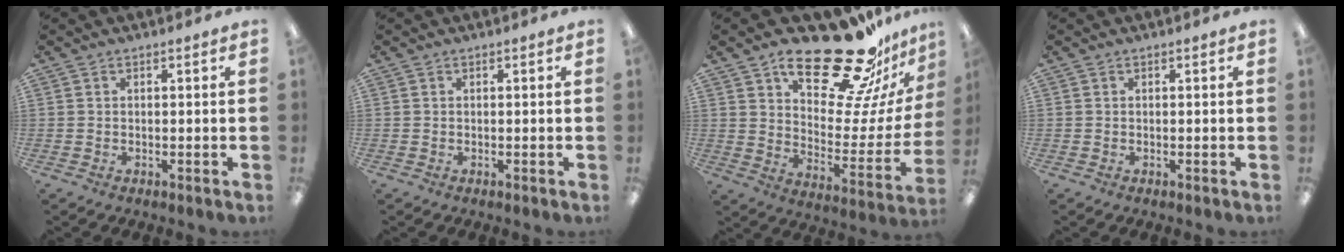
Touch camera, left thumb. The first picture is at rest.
{"total": 0.0}
{"total": 25.4, "force": [18.5, 8.6, 15.0], "torque": [-0.216, -0.125, 0.307]}
{"total": 0.0}